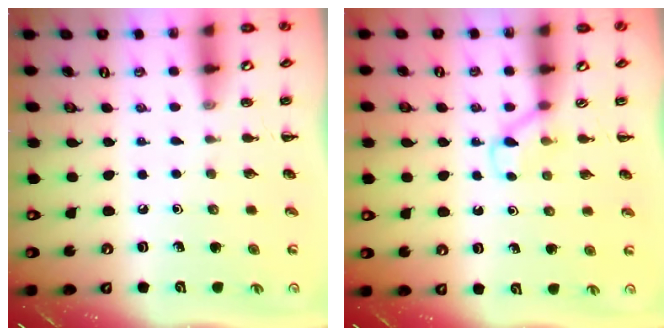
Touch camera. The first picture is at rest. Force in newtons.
{"total": 3.5, "press": 3.3, "slide": 1.2}